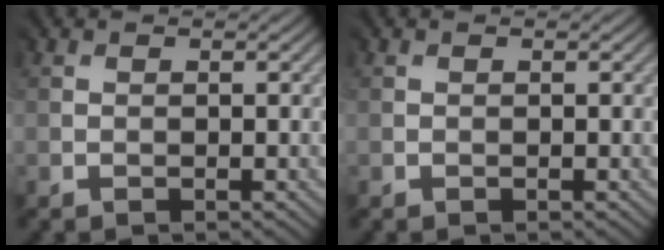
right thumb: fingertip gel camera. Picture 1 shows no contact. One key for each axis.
{"total": 0.0}